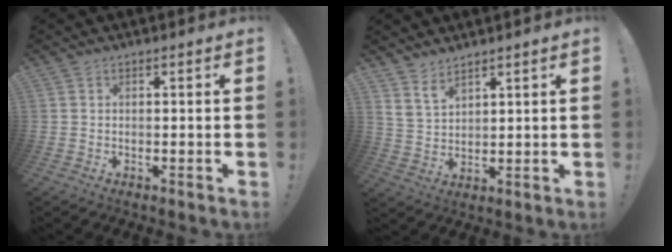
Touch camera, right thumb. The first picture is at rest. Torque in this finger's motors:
{"motor_torque": [0.06, -0.02, -0.43, 0.20, 0.05]}